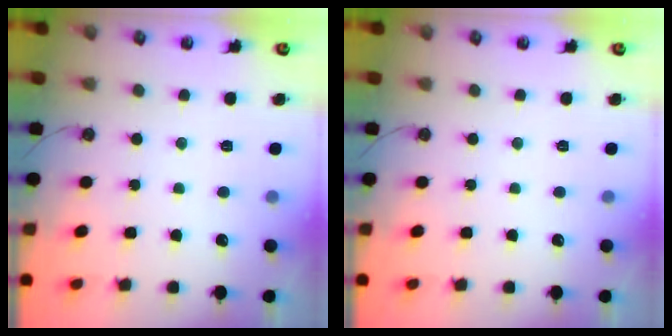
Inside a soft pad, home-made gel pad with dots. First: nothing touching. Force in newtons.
{"total": 0.0}